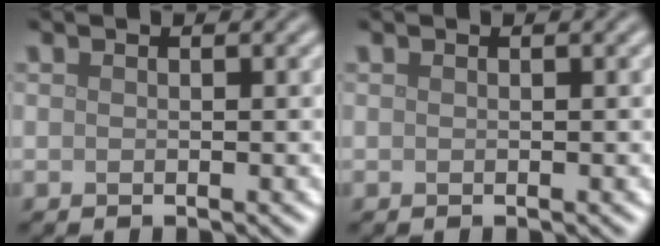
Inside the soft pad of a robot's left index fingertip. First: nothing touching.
{"total": 0.0}